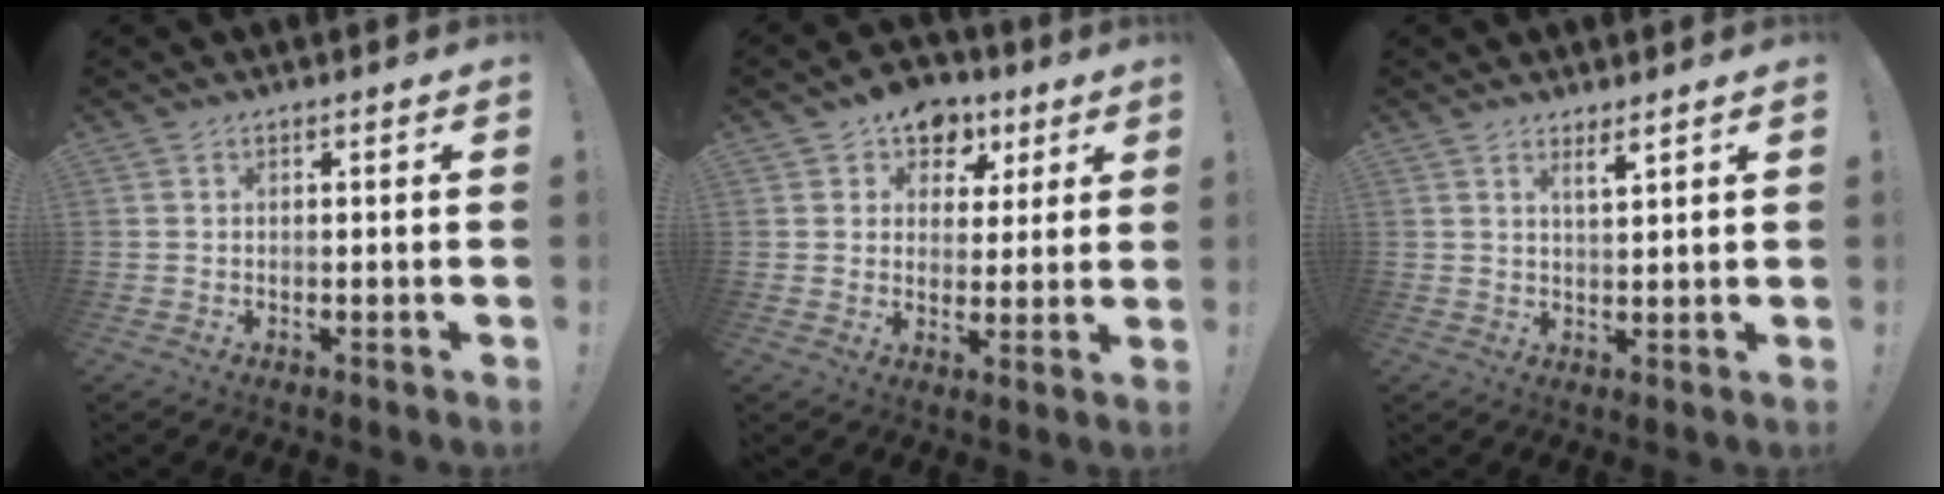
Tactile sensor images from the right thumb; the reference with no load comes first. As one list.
[{"total": 8.9, "force": [5.3, 6.8, 2.5], "torque": [-0.019, -0.031, 0.100]}, {"total": 3.5, "force": [2.9, 0.3, 1.9], "torque": [-0.019, -0.024, 0.046]}]